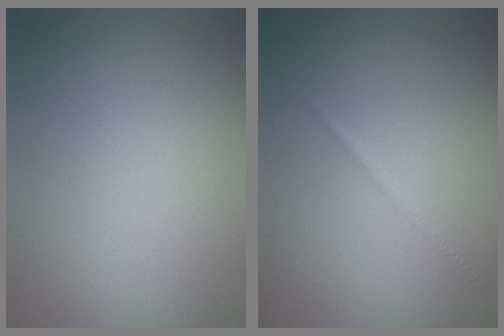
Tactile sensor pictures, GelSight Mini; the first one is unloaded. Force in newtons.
{"total": 0.7, "press": 0.7, "slide": 0.1}